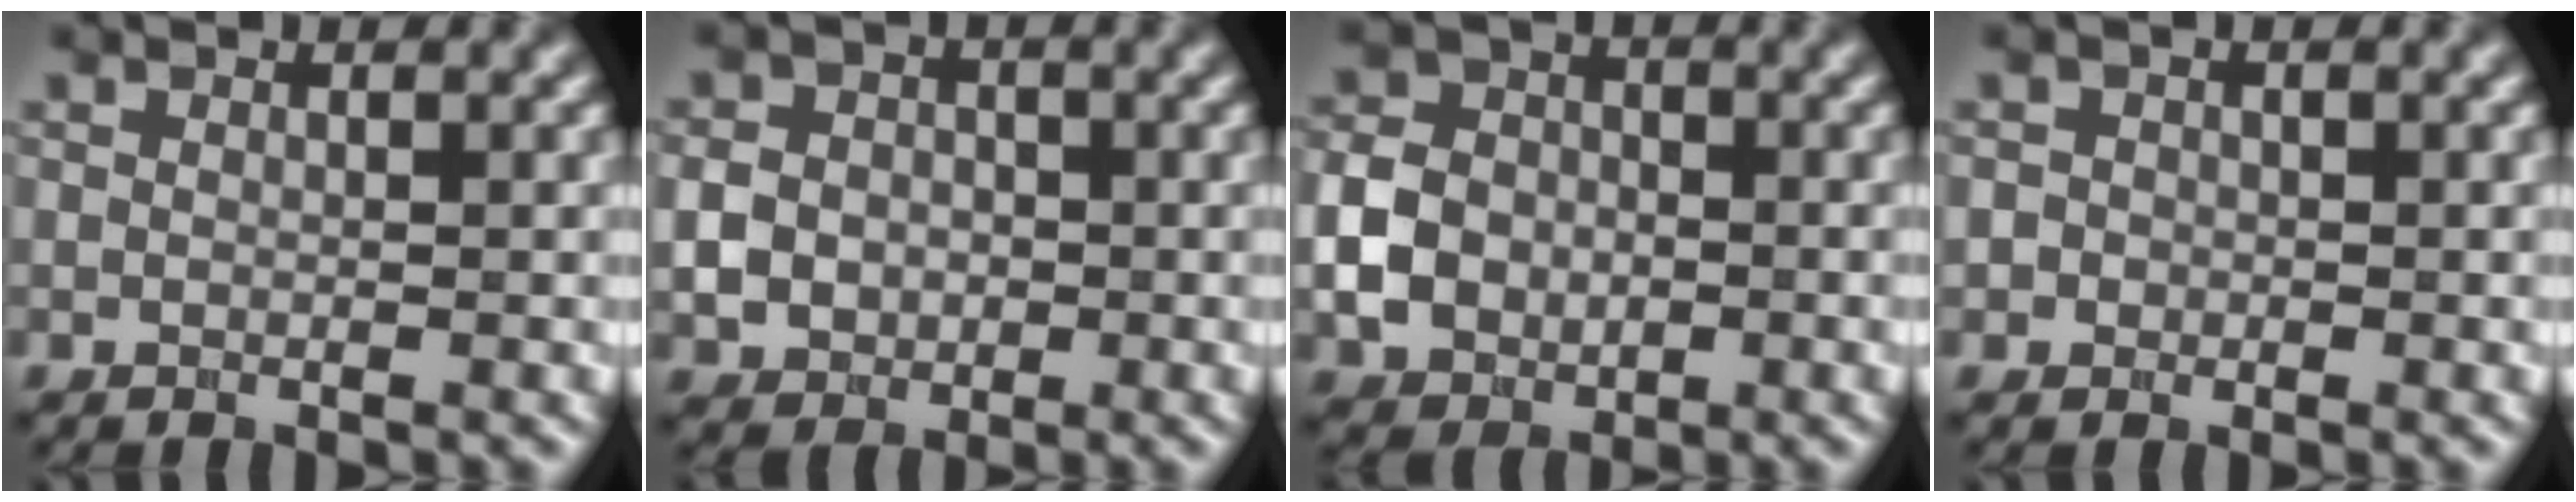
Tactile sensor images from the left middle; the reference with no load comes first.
{"total": 3.6, "force": [-0.5, 3.0, 1.8], "torque": [-0.034, -0.003, -0.012]}
{"total": 4.7, "force": [-1.1, 3.9, 2.4], "torque": [-0.051, 0.003, -0.028]}
{"total": 1.0, "force": [-0.1, 1.0, 0.1], "torque": [0.010, -0.003, -0.005]}